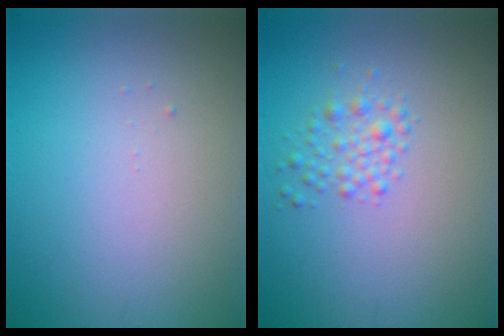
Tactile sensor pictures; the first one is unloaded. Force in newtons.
{"total": 1.8, "press": 1.8, "slide": 0.1}